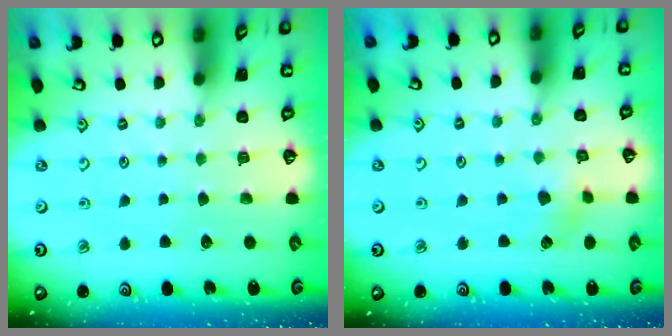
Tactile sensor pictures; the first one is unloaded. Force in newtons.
{"total": 3.2, "press": 3.2, "slide": 0.4}